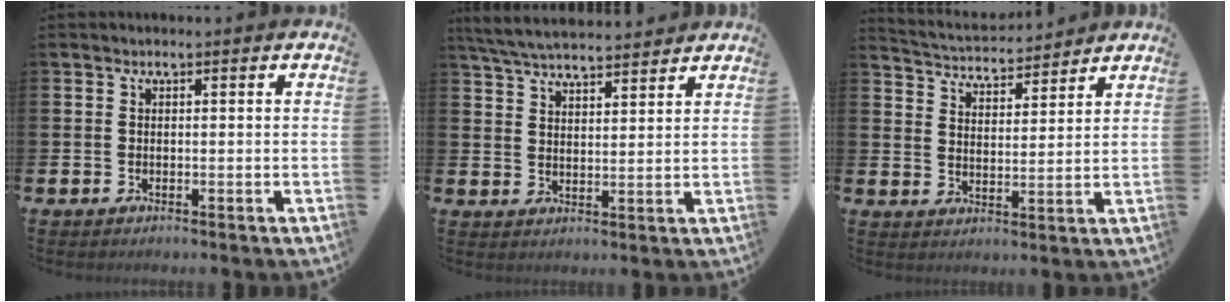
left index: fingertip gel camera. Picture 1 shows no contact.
{"total": 5.5, "force": [5.4, 0.5, 1.1], "torque": [-0.045, -0.026, 0.098]}
{"total": 4.3, "force": [4.3, 0.7, -0.1], "torque": [-0.021, -0.033, 0.074]}